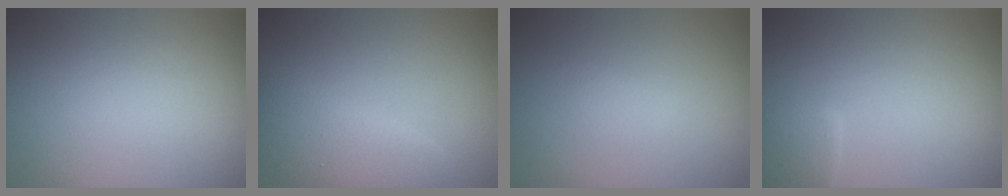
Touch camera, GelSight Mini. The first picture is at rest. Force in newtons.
{"total": 3.8, "press": 3.8, "slide": 0.2}
{"total": 0.9, "press": 0.9, "slide": 0.0}
{"total": 1.8, "press": 1.8, "slide": 0.1}